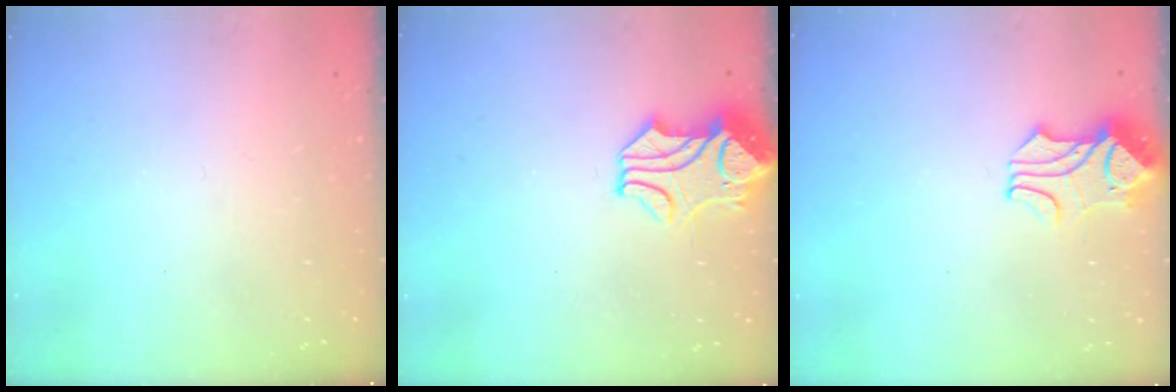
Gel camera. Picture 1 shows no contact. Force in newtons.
{"total": 2.0, "press": 1.6, "slide": 1.1}
{"total": 1.8, "press": 1.4, "slide": 1.1}